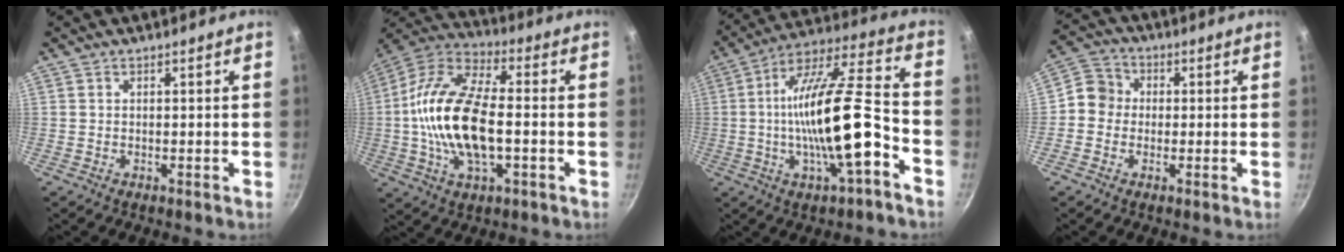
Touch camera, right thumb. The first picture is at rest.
{"total": 19.3, "force": [-1.8, 9.1, 16.9], "torque": [-0.311, 0.034, -0.048]}
{"total": 19.8, "force": [-5.1, 5.3, 18.4], "torque": [-0.311, 0.040, -0.091]}
{"total": 6.1, "force": [-0.4, 5.7, 2.3], "torque": [-0.013, 0.014, -0.032]}